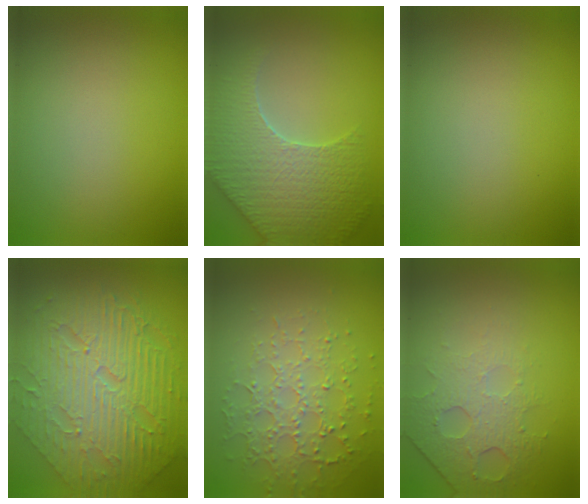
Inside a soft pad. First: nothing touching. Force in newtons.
{"total": 8.0, "press": 5.9, "slide": 5.4}
{"total": 0.0}
{"total": 11.2, "press": 7.5, "slide": 8.4}
{"total": 4.5, "press": 3.5, "slide": 2.9}
{"total": 4.5, "press": 2.9, "slide": 3.5}